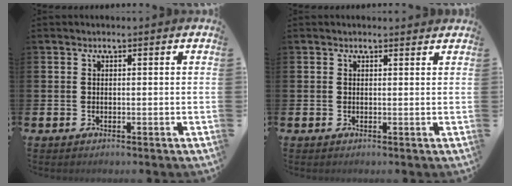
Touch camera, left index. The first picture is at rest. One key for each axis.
{"total": 0.0}